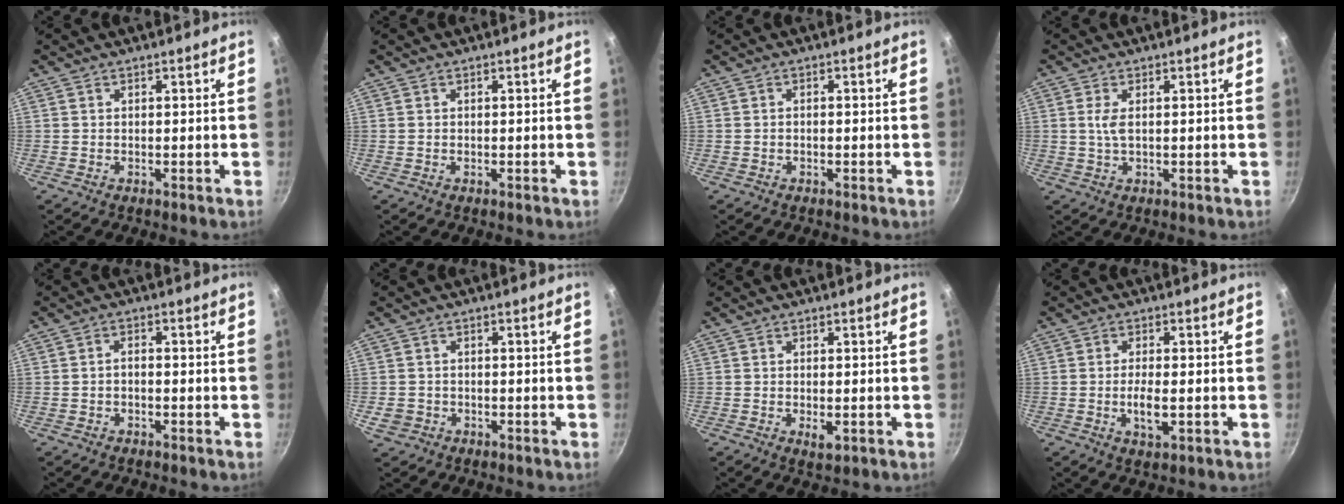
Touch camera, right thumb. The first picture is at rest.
{"total": 0.0}
{"total": 0.6, "force": [-0.3, 0.4, 0.4], "torque": [-0.011, 0.006, -0.006]}
{"total": 2.6, "force": [0.4, 1.1, 2.3], "torque": [-0.056, 0.000, 0.012]}
{"total": 1.9, "force": [-0.7, 1.1, 1.3], "torque": [-0.020, 0.014, -0.015]}
{"total": 3.2, "force": [-1.0, 2.7, 1.3], "torque": [-0.021, 0.011, -0.010]}
{"total": 2.5, "force": [-0.6, 1.1, 2.2], "torque": [-0.038, -0.006, -0.009]}
{"total": 4.4, "force": [-0.8, 1.6, 4.0], "torque": [-0.080, -0.001, -0.016]}